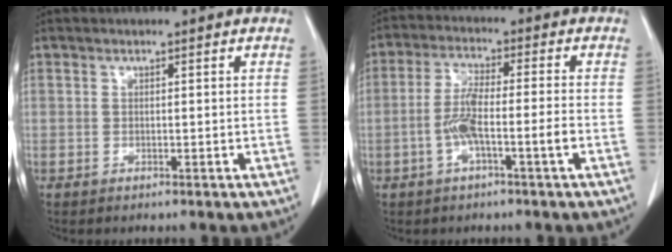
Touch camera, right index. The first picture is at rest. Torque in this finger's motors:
{"motor_torque": [1.11, -0.63, 0.63, 0.16]}